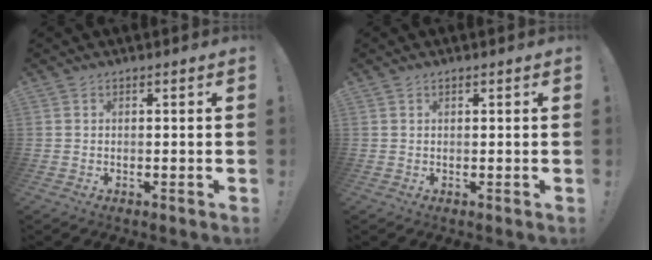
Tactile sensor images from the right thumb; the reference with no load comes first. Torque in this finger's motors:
{"motor_torque": [0.15, -0.14, -0.07, -0.04, 0.07]}